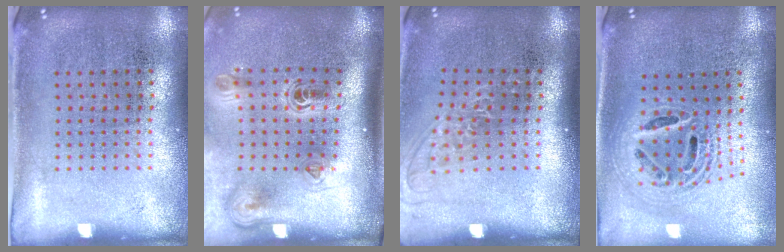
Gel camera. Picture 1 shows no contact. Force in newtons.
{"total": 2.3, "press": 1.5, "slide": 1.7}
{"total": 1.3, "press": 1.0, "slide": 0.7}
{"total": 2.1, "press": 1.7, "slide": 1.2}